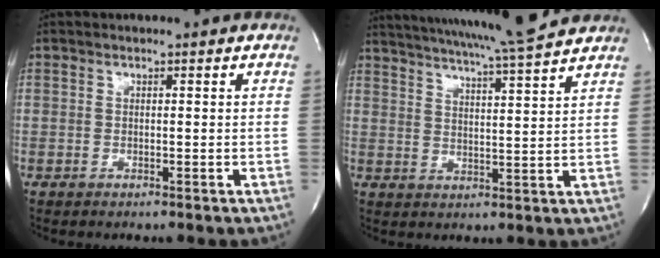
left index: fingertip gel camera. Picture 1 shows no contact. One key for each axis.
{"total": 16.0, "fx": 14.5, "fy": -0.8, "fz": 6.8, "tx": -0.125, "ty": -0.011, "tz": 0.203}